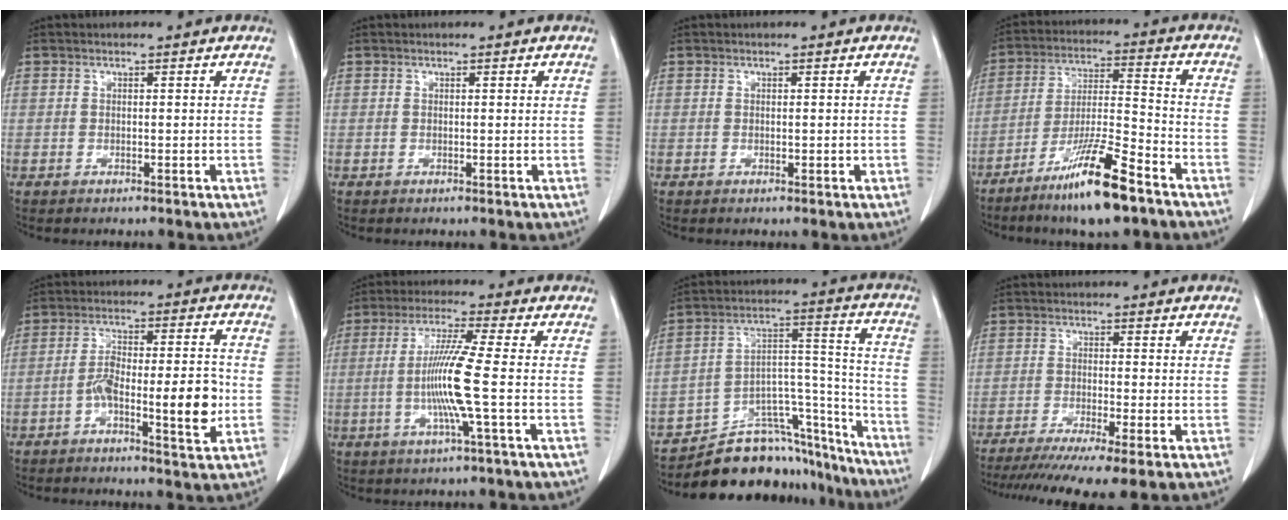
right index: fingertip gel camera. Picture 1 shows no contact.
{"total": 0.0}
{"total": 0.7, "force": [0.0, 0.4, 0.6], "torque": [-0.007, 0.001, 0.002]}
{"total": 13.2, "force": [-8.8, 0.9, 9.8], "torque": [-0.184, -0.027, -0.159]}
{"total": 10.3, "force": [-2.8, 2.1, 9.7], "torque": [-0.161, 0.018, -0.044]}
{"total": 9.2, "force": [-1.2, -1.3, 9.0], "torque": [-0.176, -0.008, -0.028]}
{"total": 20.5, "force": [-18.4, 7.2, 5.4], "torque": [-0.060, 0.065, -0.274]}
{"total": 12.1, "force": [-9.1, 0.3, 7.9], "torque": [-0.126, -0.025, -0.145]}